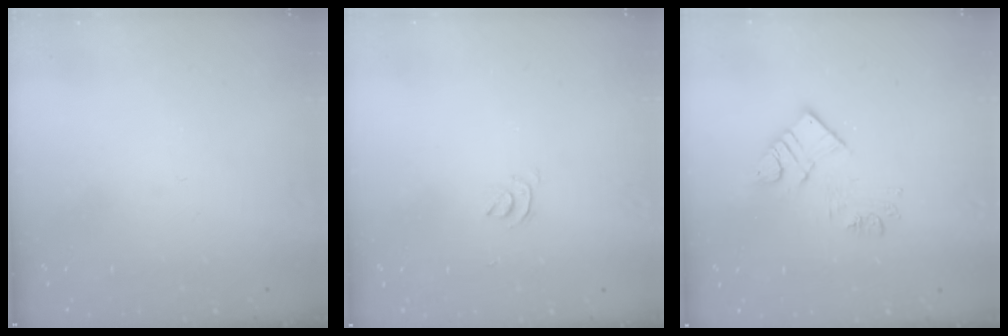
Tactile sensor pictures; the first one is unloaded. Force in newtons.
{"total": 2.9, "press": 2.9, "slide": 0.5}
{"total": 10.5, "press": 10.5, "slide": 0.7}